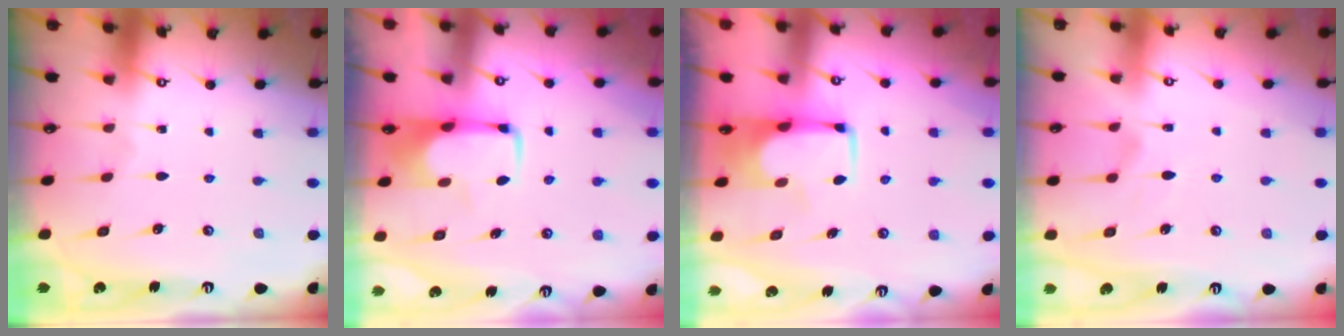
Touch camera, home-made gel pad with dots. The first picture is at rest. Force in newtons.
{"total": 1.8, "press": 1.7, "slide": 0.4}
{"total": 1.9, "press": 1.9, "slide": 0.2}
{"total": 1.7, "press": 1.2, "slide": 1.2}